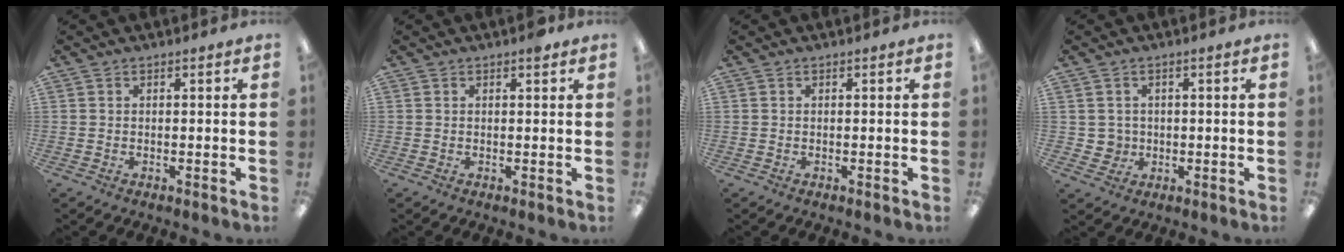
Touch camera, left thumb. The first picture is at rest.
{"total": 1.4, "force": [0.9, 0.4, 1.0], "torque": [-0.014, -0.001, 0.014]}
{"total": 0.0}
{"total": 3.0, "force": [0.4, 2.9, 0.2], "torque": [-0.004, 0.001, 0.007]}